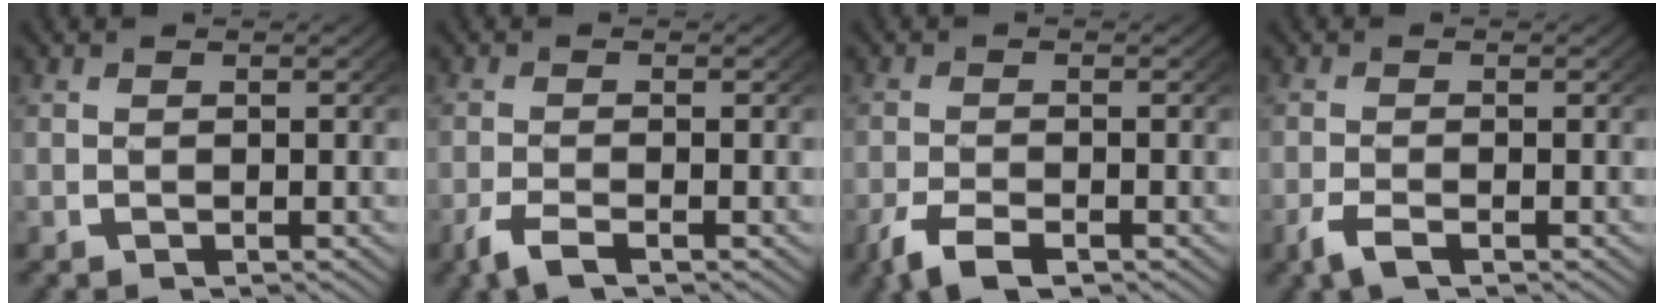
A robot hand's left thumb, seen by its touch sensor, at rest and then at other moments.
{"total": 2.5, "force": [-1.8, 0.9, 1.5], "torque": [-0.038, -0.005, -0.033]}
{"total": 3.4, "force": [-2.4, 1.6, 1.8], "torque": [-0.047, -0.012, -0.040]}
{"total": 2.1, "force": [-1.4, 0.8, 1.3], "torque": [-0.033, -0.005, -0.028]}